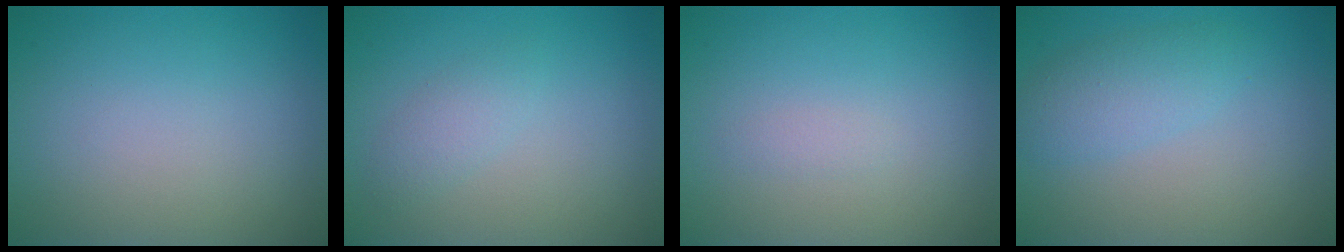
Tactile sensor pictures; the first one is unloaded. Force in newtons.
{"total": 1.5, "press": 1.5, "slide": 0.1}
{"total": 0.6, "press": 0.6, "slide": 0.0}
{"total": 2.8, "press": 2.8, "slide": 0.1}